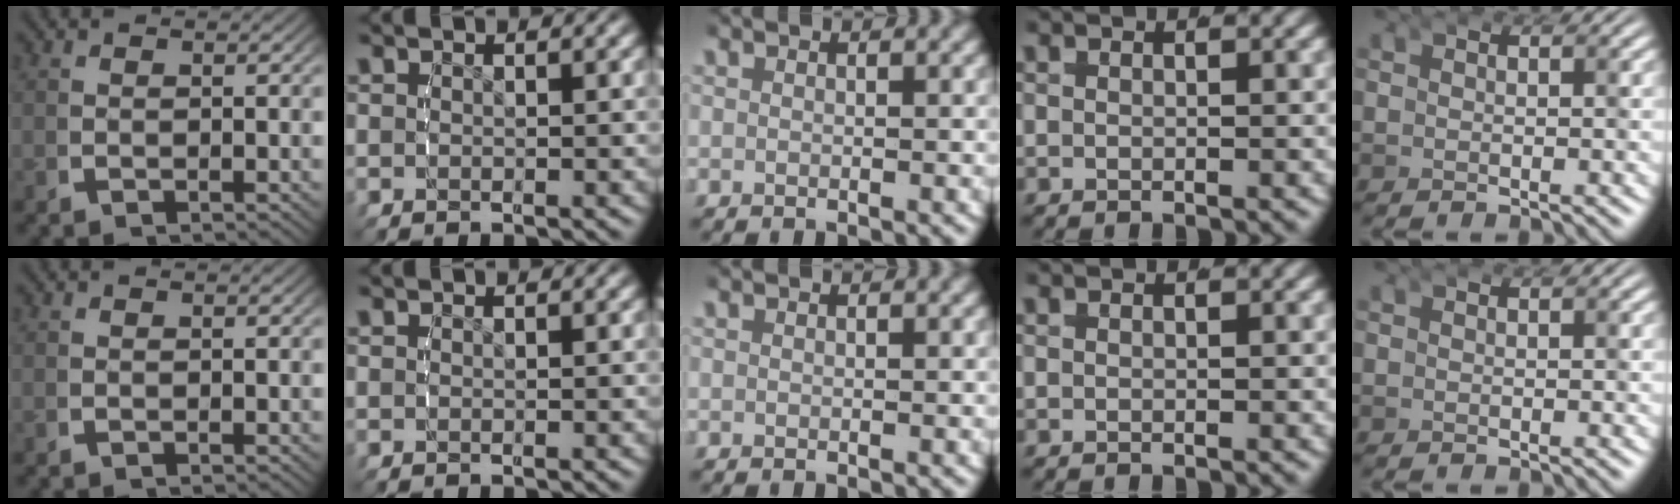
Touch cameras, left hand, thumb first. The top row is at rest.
{}